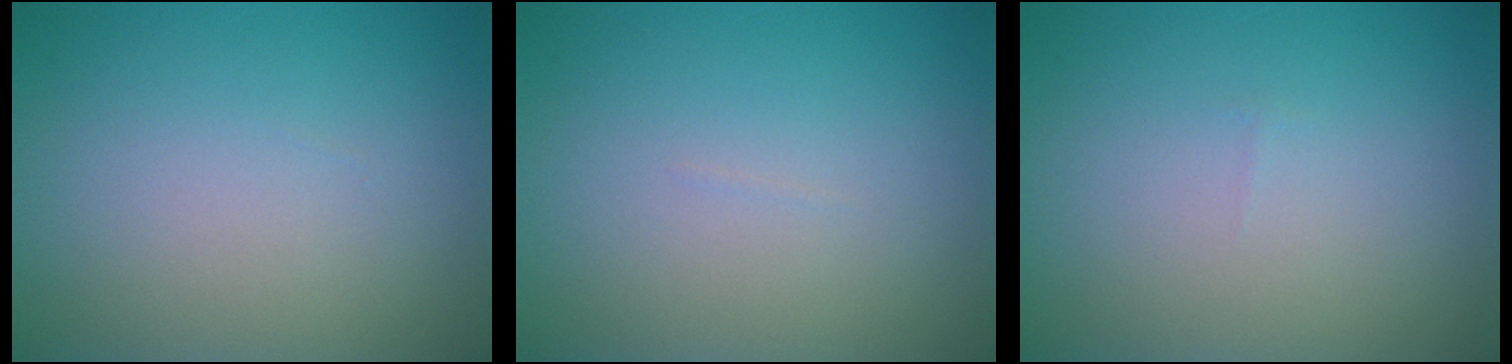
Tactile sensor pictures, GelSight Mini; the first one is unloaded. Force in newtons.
{"total": 0.0}
{"total": 0.0}